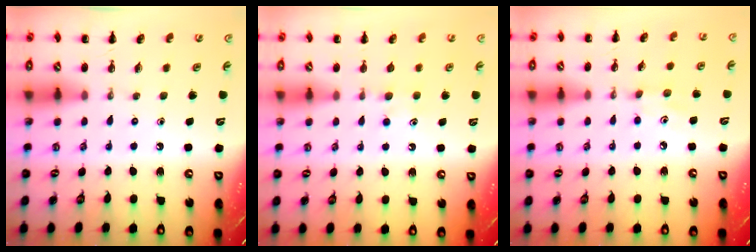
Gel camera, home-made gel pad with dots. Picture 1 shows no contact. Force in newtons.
{"total": 5.8, "press": 5.5, "slide": 1.7}
{"total": 4.1, "press": 4.0, "slide": 0.9}